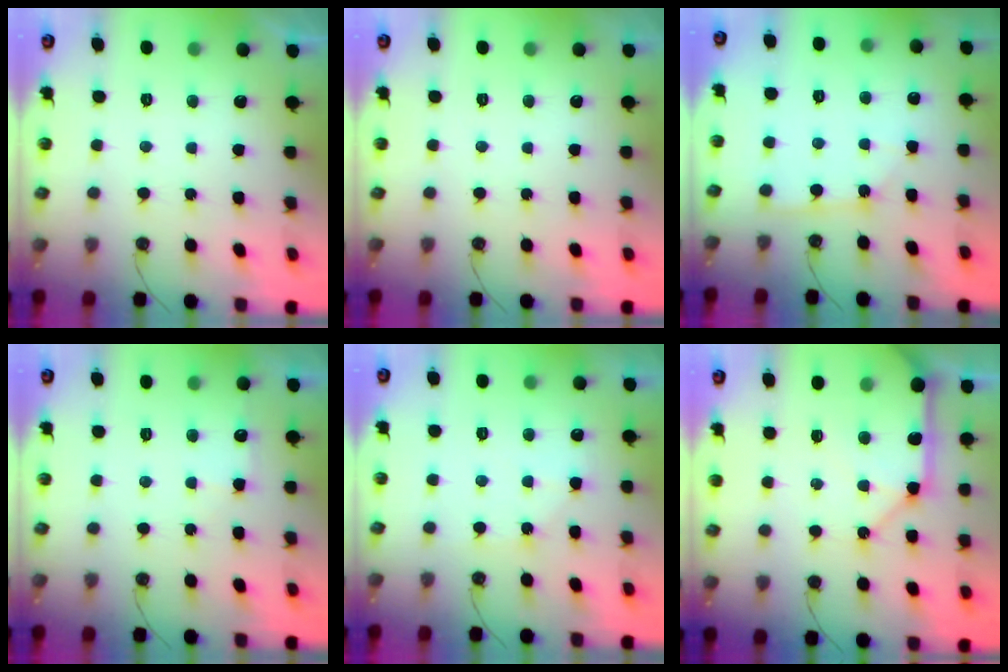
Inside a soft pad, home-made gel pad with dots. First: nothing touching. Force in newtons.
{"total": 0.0}
{"total": 2.0, "press": 2.0, "slide": 0.3}
{"total": 7.2, "press": 7.2, "slide": 0.8}
{"total": 4.4, "press": 4.4, "slide": 0.5}
{"total": 14.4, "press": 14.3, "slide": 2.1}